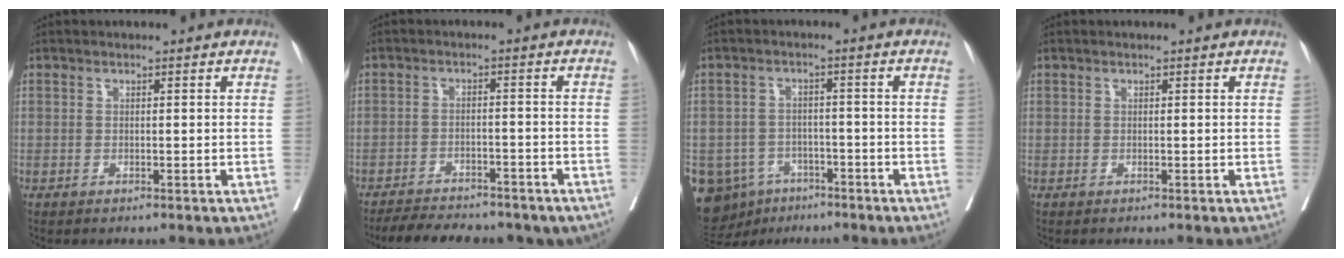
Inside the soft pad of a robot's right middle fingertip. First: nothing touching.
{"total": 14.5, "force": [-12.4, 4.4, 6.3], "torque": [-0.122, -0.003, -0.161]}
{"total": 14.2, "force": [-8.1, 10.7, 4.6], "torque": [-0.127, 0.012, -0.111]}
{"total": 0.0}